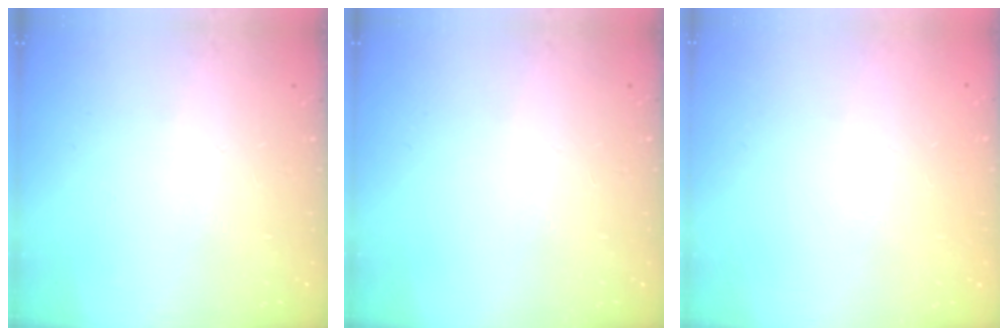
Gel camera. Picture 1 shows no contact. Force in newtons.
{"total": 0.0}
{"total": 0.0}